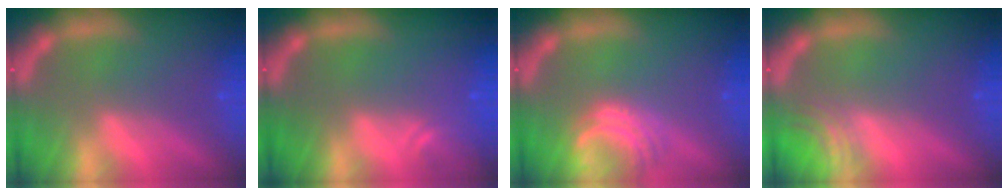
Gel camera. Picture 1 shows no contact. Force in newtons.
{"total": 1.9}
{"total": 3.4}
{"total": 2.5}